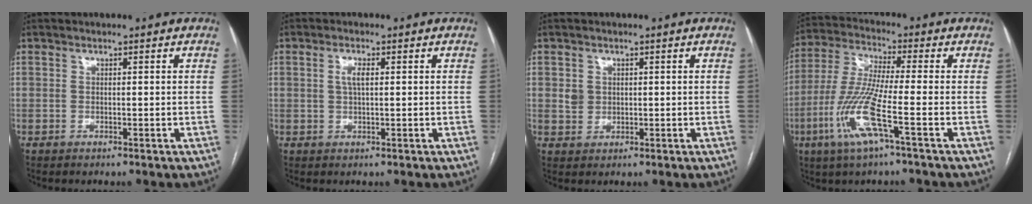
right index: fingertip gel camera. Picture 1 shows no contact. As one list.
[{"total": 2.3, "force": [0.5, 0.6, 2.2], "torque": [-0.045, 0.004, 0.010]}, {"total": 2.2, "force": [0.5, 2.0, 0.7], "torque": [-0.014, 0.004, 0.014]}, {"total": 11.6, "force": [-4.4, 0.0, 10.8], "torque": [-0.234, -0.014, -0.093]}]